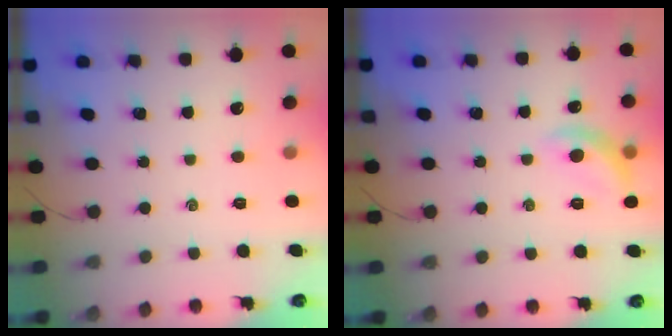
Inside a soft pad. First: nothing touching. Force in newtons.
{"total": 9.3, "press": 9.2, "slide": 1.2}